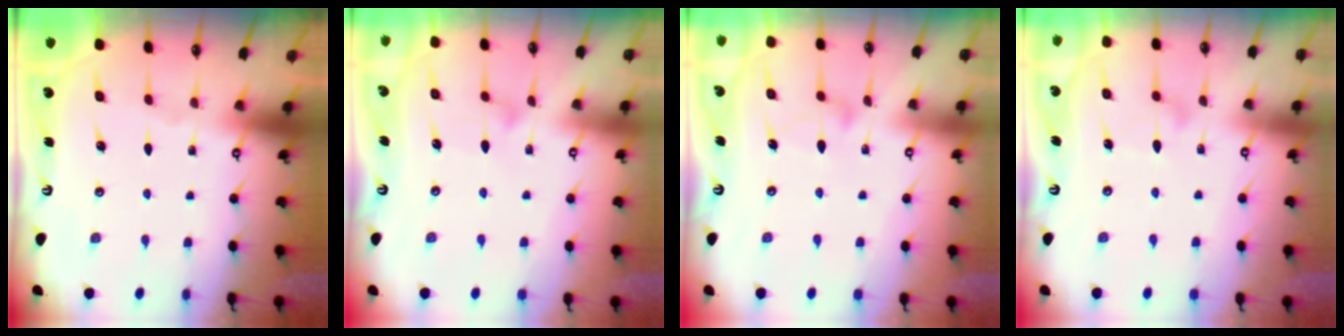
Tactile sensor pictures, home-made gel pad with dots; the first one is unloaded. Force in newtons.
{"total": 4.3, "press": 4.2, "slide": 0.3}
{"total": 8.8, "press": 8.8, "slide": 0.5}
{"total": 8.1, "press": 8.1, "slide": 0.5}